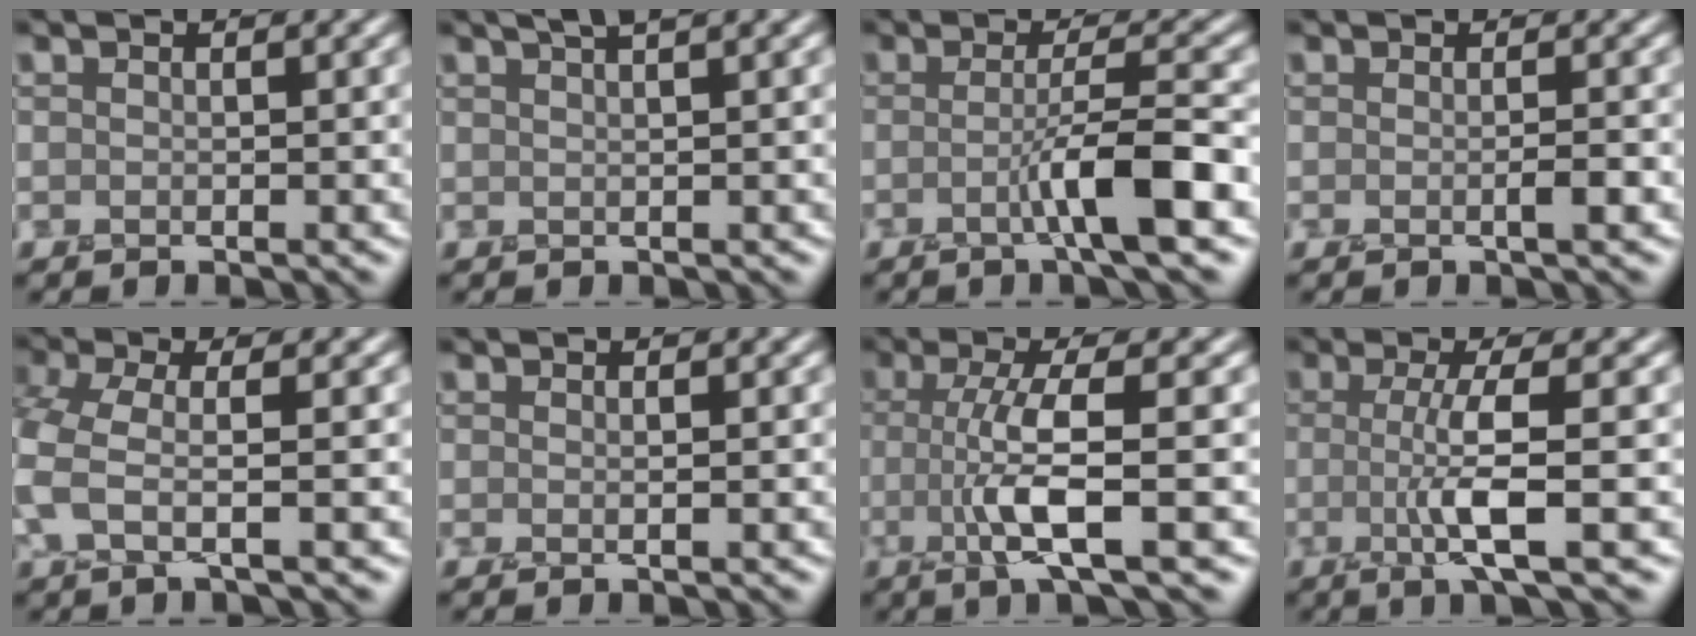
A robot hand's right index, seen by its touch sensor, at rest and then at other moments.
{"total": 2.5, "force": [1.7, 0.2, 1.9], "torque": [-0.021, 0.009, 0.028]}
{"total": 4.6, "force": [-1.4, 0.2, 4.3], "torque": [-0.070, 0.014, -0.038]}
{"total": 1.1, "force": [-0.2, -0.2, 1.0], "torque": [-0.019, 0.002, -0.005]}
{"total": 4.0, "force": [-1.1, 1.2, 3.7], "torque": [-0.091, -0.002, -0.034]}
{"total": 0.5, "force": [0.2, -0.2, 0.4], "torque": [-0.012, 0.000, 0.000]}
{"total": 5.3, "force": [-1.1, 0.6, 5.2], "torque": [-0.105, 0.004, -0.025]}
{"total": 4.8, "force": [-0.3, 0.6, 4.7], "torque": [-0.088, -0.003, -0.011]}